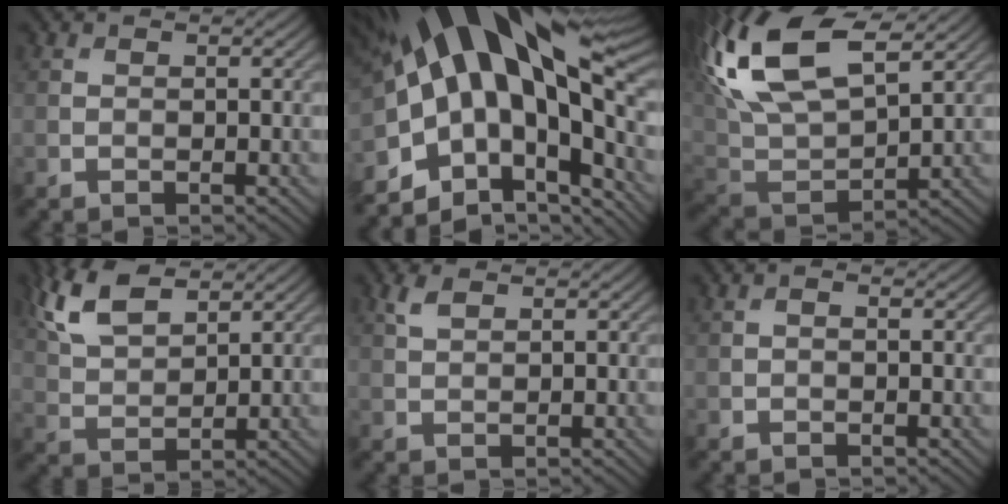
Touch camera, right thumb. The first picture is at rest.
{"total": 19.1, "force": [2.2, 9.8, 16.3], "torque": [-0.268, -0.011, 0.050]}
{"total": 18.0, "force": [8.9, 8.6, 13.0], "torque": [-0.323, 0.038, 0.161]}
{"total": 8.5, "force": [5.2, 3.7, 5.6], "torque": [-0.144, 0.013, 0.107]}
{"total": 1.9, "force": [1.1, 0.7, 1.3], "torque": [-0.033, 0.005, 0.023]}
{"total": 0.5, "force": [-0.1, 0.2, 0.5], "torque": [-0.008, 0.001, -0.001]}